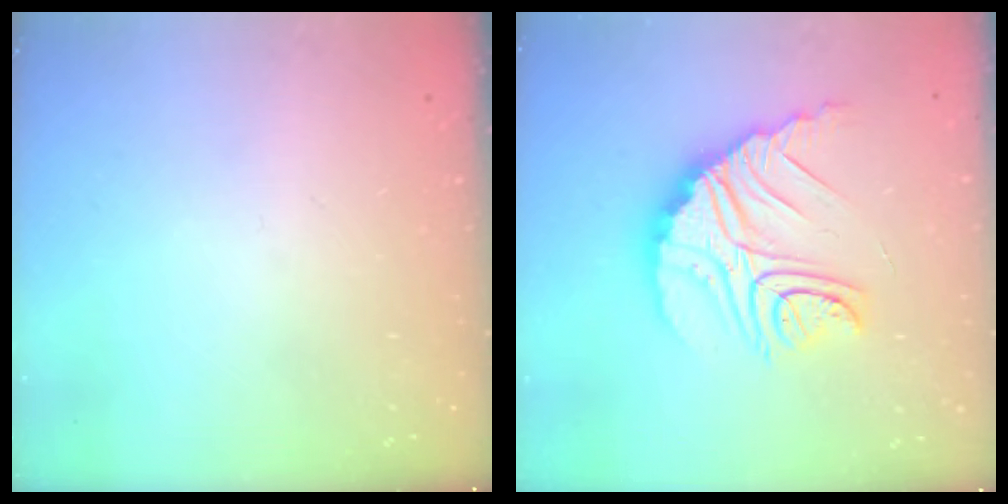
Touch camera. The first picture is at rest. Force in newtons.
{"total": 16.4, "press": 16.3, "slide": 1.7}